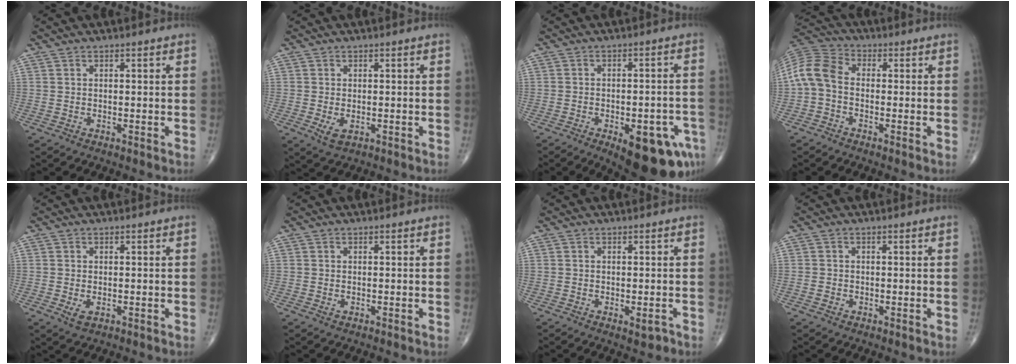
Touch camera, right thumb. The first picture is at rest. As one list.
[{"total": 2.7, "force": [-0.6, 1.6, 2.1], "torque": [-0.038, -0.006, -0.005]}, {"total": 15.0, "force": [-7.1, 6.0, 11.9], "torque": [-0.106, 0.025, -0.078]}, {"total": 8.3, "force": [-1.0, 5.6, 6.0], "torque": [-0.118, 0.024, -0.037]}, {"total": 2.0, "force": [-0.5, 1.2, 1.5], "torque": [-0.027, -0.004, -0.006]}, {"total": 0.6, "force": [-0.1, 0.4, 0.5], "torque": [-0.011, 0.003, 0.000]}, {"total": 1.9, "force": [-0.9, 0.8, 1.5], "torque": [-0.014, -0.001, -0.011]}, {"total": 1.0, "force": [-0.3, 0.9, 0.3], "torque": [-0.003, 0.005, -0.006]}]